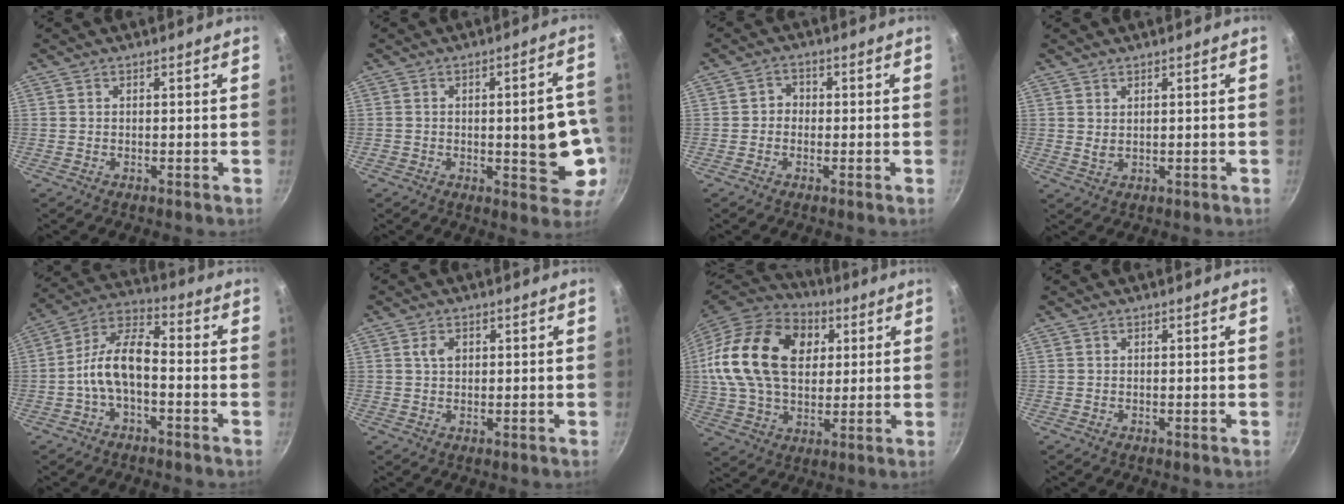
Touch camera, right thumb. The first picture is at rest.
{"total": 11.6, "force": [-1.4, 4.9, 10.4], "torque": [-0.094, 0.010, -0.015]}
{"total": 2.4, "force": [-0.5, 2.2, 0.9], "torque": [0.001, 0.010, -0.013]}
{"total": 1.8, "force": [0.9, 0.9, 1.2], "torque": [-0.019, -0.011, 0.018]}
{"total": 10.4, "force": [-2.8, 5.1, 8.6], "torque": [-0.154, 0.046, -0.065]}
{"total": 2.7, "force": [0.7, 1.8, 1.8], "torque": [-0.028, 0.001, 0.011]}
{"total": 25.4, "force": [6.0, 17.1, 17.7], "torque": [-0.309, 0.014, 0.098]}
{"total": 0.0}